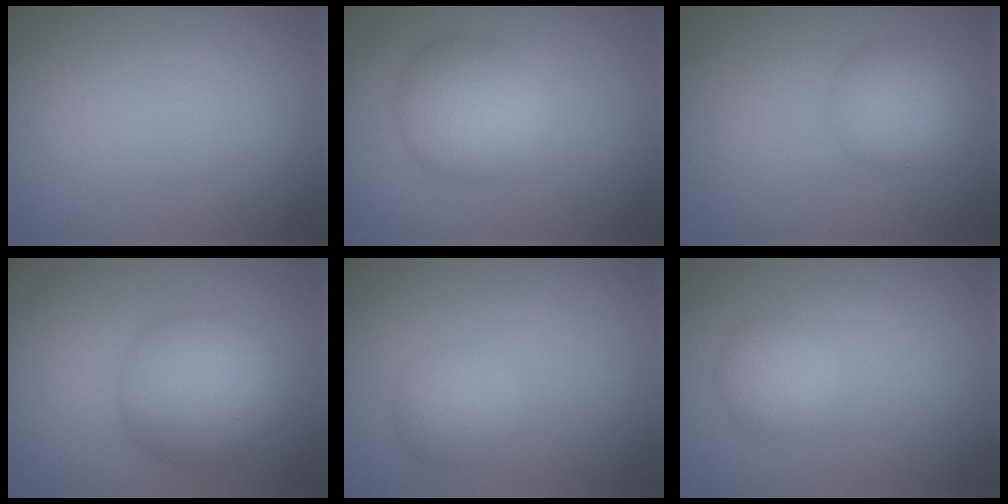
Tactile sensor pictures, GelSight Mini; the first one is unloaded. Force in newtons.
{"total": 5.1, "press": 5.1, "slide": 0.2}
{"total": 3.7, "press": 3.7, "slide": 0.2}
{"total": 6.9, "press": 6.9, "slide": 0.1}
{"total": 2.8, "press": 2.8, "slide": 0.1}
{"total": 2.4, "press": 2.4, "slide": 0.0}